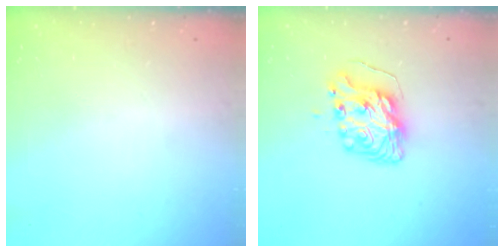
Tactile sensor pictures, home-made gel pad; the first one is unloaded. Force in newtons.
{"total": 10.1, "press": 10.0, "slide": 1.1}